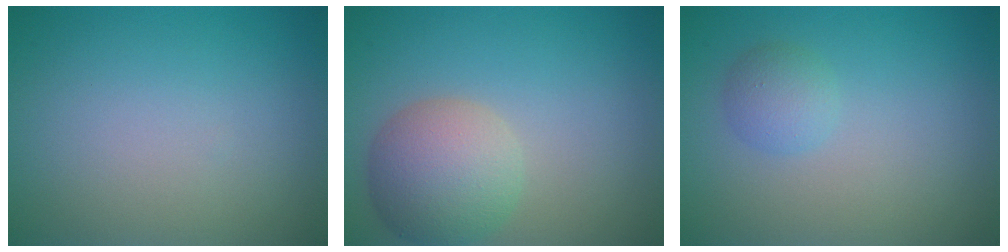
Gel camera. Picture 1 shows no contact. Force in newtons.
{"total": 5.4, "press": 5.4, "slide": 0.4}
{"total": 1.7, "press": 1.7, "slide": 0.2}